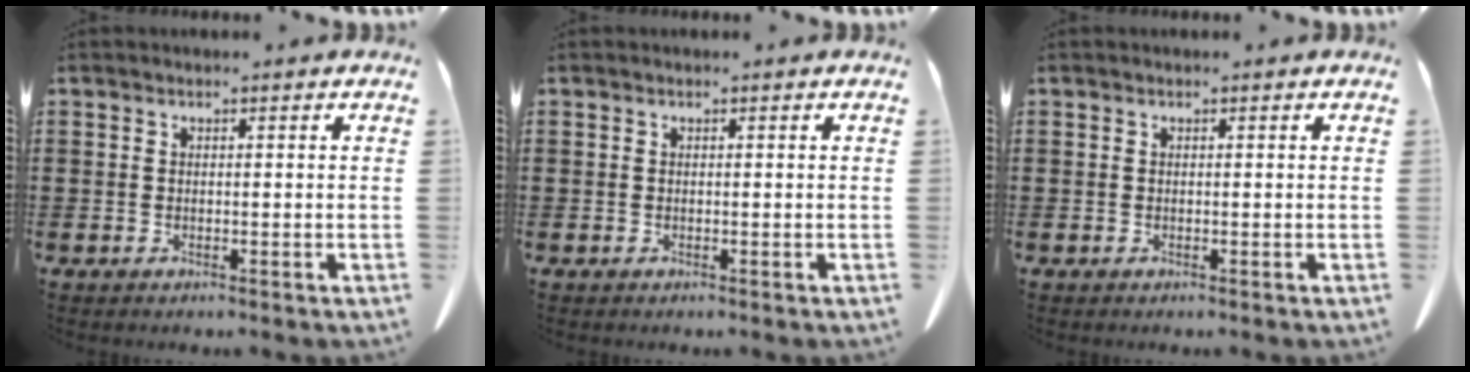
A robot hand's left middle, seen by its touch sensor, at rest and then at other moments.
{"total": 0.0}
{"total": 0.0}